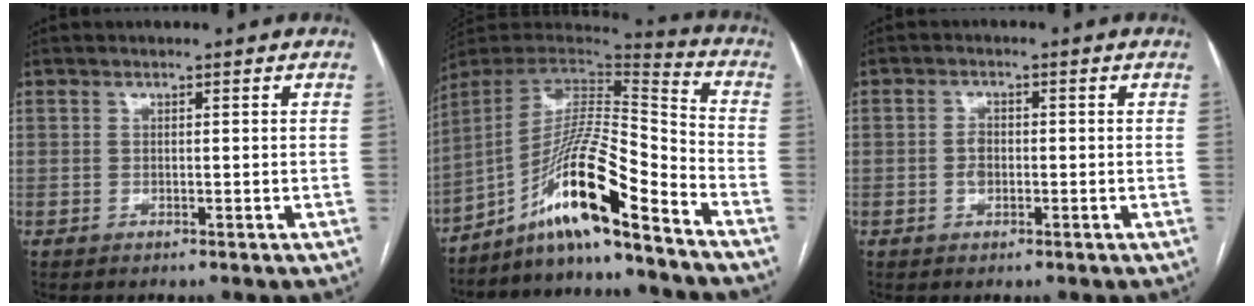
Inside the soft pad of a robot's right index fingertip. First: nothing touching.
{"total": 16.2, "force": [-10.8, 0.3, 12.1], "torque": [-0.218, 0.013, -0.189]}
{"total": 2.1, "force": [-0.4, 1.5, 1.4], "torque": [-0.027, 0.005, -0.004]}